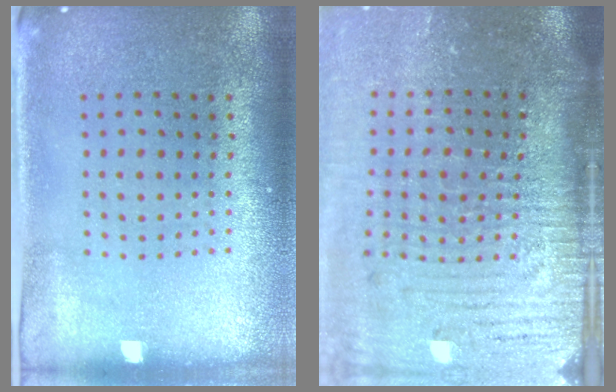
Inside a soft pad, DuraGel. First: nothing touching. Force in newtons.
{"total": 5.3, "press": 4.4, "slide": 3.0}